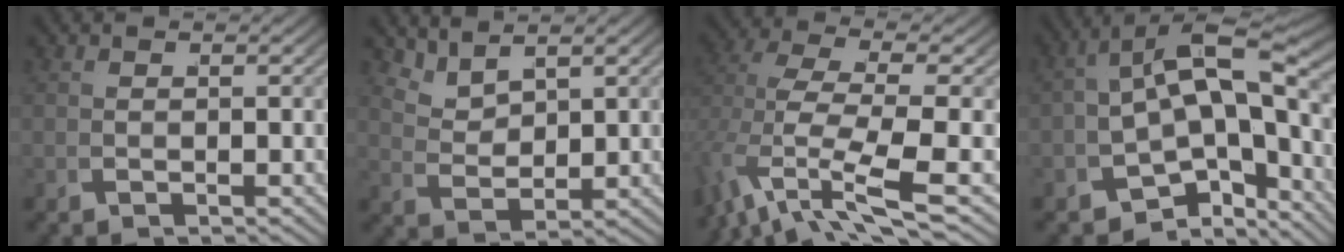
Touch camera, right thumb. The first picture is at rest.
{"total": 3.6, "force": [2.9, 1.2, 1.9], "torque": [-0.041, -0.003, 0.066]}
{"total": 7.3, "force": [-1.4, 3.0, 6.5], "torque": [-0.150, -0.033, 0.001]}
{"total": 10.1, "force": [-2.2, 6.3, 7.6], "torque": [-0.129, -0.032, -0.026]}